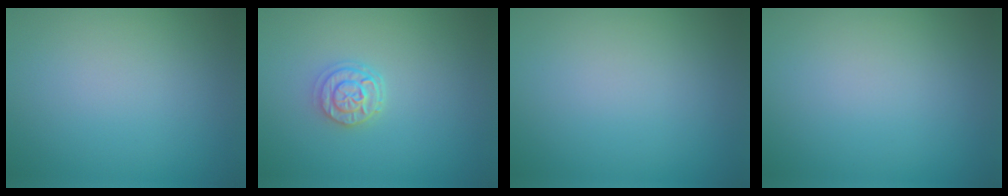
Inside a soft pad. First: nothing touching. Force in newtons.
{"total": 2.3, "press": 2.0, "slide": 1.1}
{"total": 0.0}
{"total": 0.0}